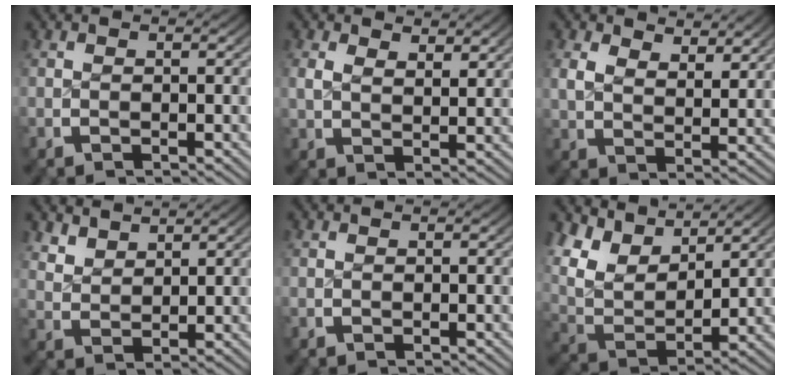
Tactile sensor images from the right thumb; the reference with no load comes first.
{"total": 2.6, "force": [1.8, 1.1, 1.5], "torque": [-0.025, -0.010, 0.041]}
{"total": 3.5, "force": [2.5, 1.6, 2.0], "torque": [-0.033, -0.013, 0.054]}
{"total": 2.8, "force": [2.5, 1.0, 0.8], "torque": [-0.012, -0.005, 0.057]}
{"total": 0.0}
{"total": 8.8, "force": [2.7, 5.9, 6.0], "torque": [-0.148, -0.024, 0.057]}